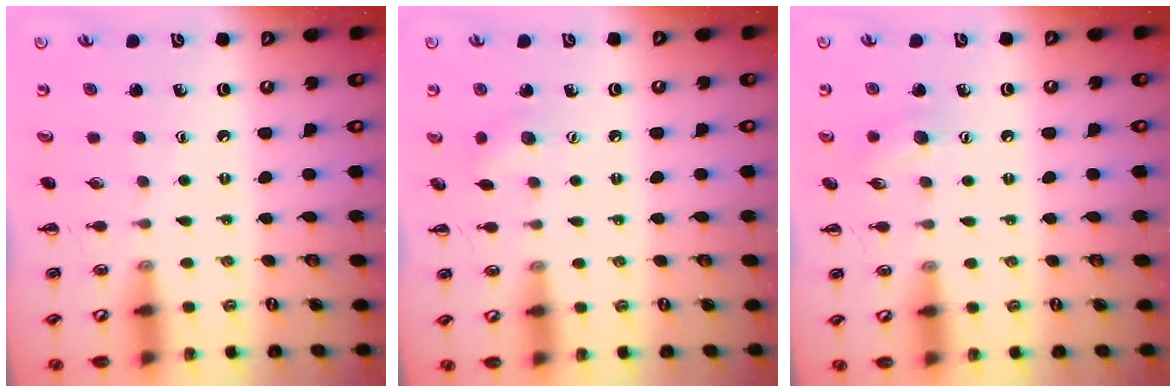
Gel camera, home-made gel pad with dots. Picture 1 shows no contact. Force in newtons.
{"total": 6.6, "press": 6.4, "slide": 1.3}
{"total": 6.8, "press": 6.7, "slide": 1.1}